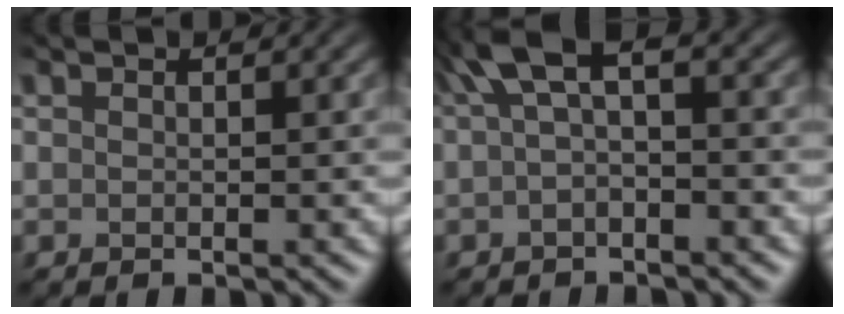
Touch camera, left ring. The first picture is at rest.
{"total": 4.0, "force": [0.8, 1.5, 3.6], "torque": [-0.058, 0.015, 0.005]}